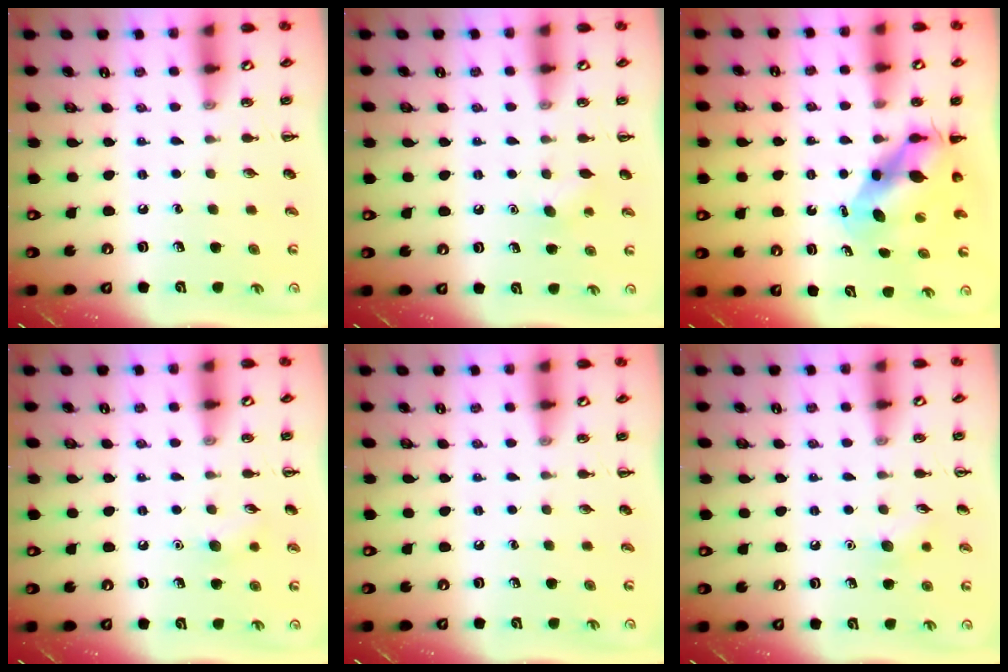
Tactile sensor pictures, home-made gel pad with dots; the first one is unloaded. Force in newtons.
{"total": 3.8, "press": 3.7, "slide": 0.8}
{"total": 8.4, "press": 8.3, "slide": 1.3}
{"total": 6.7, "press": 6.5, "slide": 1.7}
{"total": 0.0}
{"total": 6.5, "press": 6.3, "slide": 1.6}